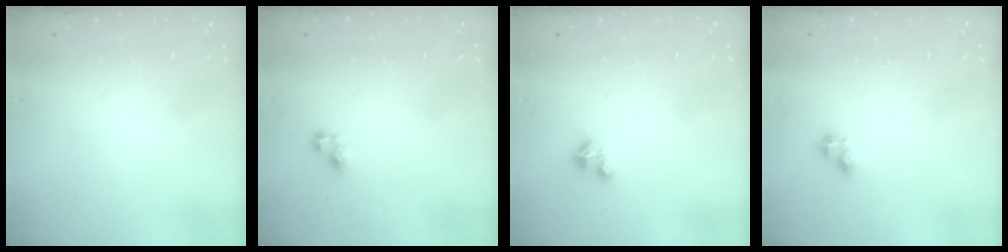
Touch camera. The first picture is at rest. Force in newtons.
{"total": 4.8, "press": 4.7, "slide": 0.3}
{"total": 2.1, "press": 2.1, "slide": 0.2}
{"total": 3.5, "press": 3.5, "slide": 0.4}